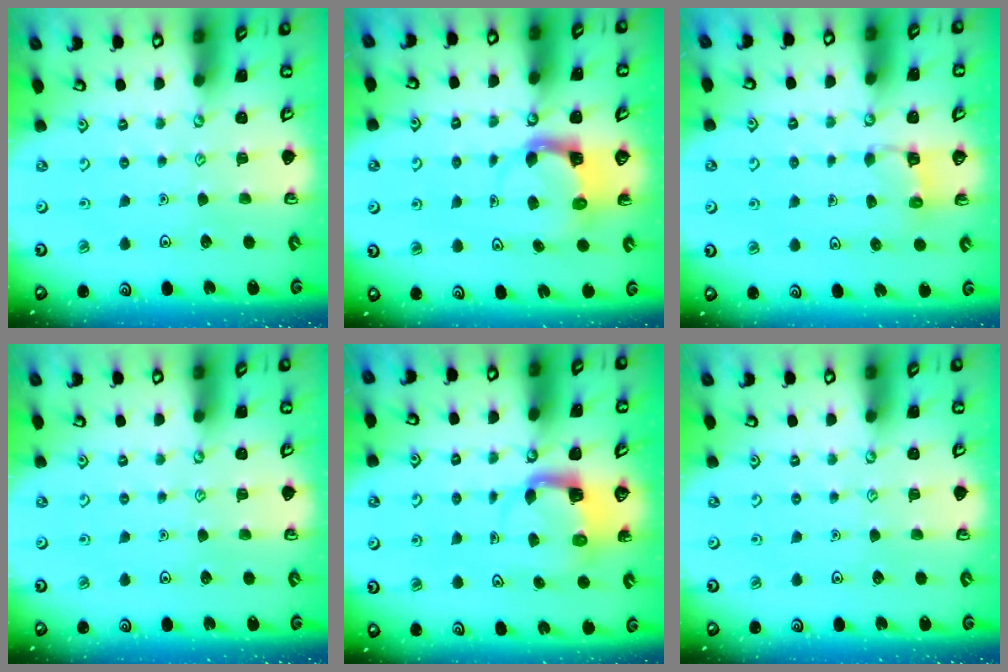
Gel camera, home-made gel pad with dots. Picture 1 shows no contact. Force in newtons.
{"total": 3.9, "press": 3.9, "slide": 0.4}
{"total": 2.9, "press": 2.9, "slide": 0.3}
{"total": 0.0}
{"total": 4.0, "press": 3.9, "slide": 0.4}
{"total": 0.0}